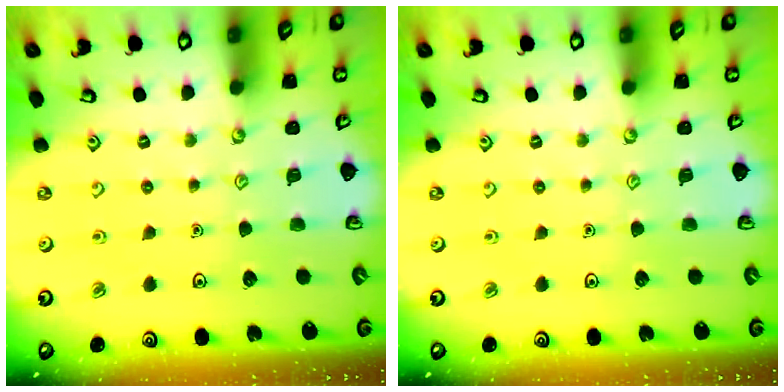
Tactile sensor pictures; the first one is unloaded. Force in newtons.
{"total": 0.0}